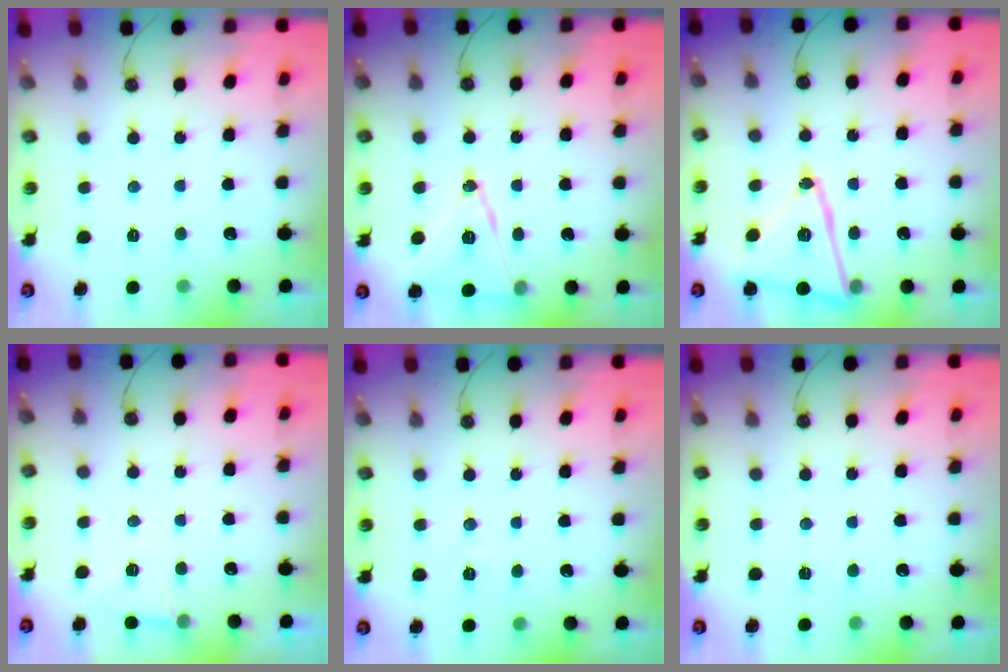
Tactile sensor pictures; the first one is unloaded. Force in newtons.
{"total": 14.2, "press": 13.8, "slide": 3.5}
{"total": 17.3, "press": 17.2, "slide": 1.0}
{"total": 6.2, "press": 4.3, "slide": 4.4}
{"total": 4.5, "press": 4.2, "slide": 1.5}
{"total": 2.6, "press": 2.5, "slide": 0.8}